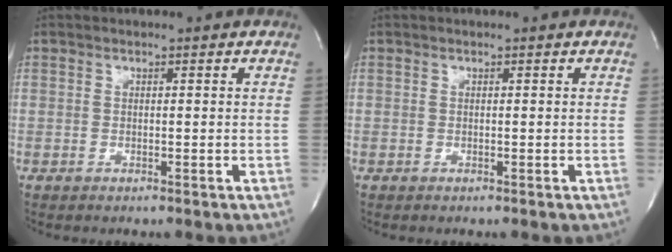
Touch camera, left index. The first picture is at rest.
{"total": 0.0}